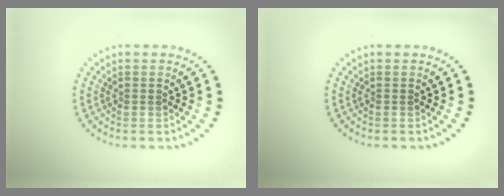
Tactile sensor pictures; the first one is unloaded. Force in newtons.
{"total": 0.0}